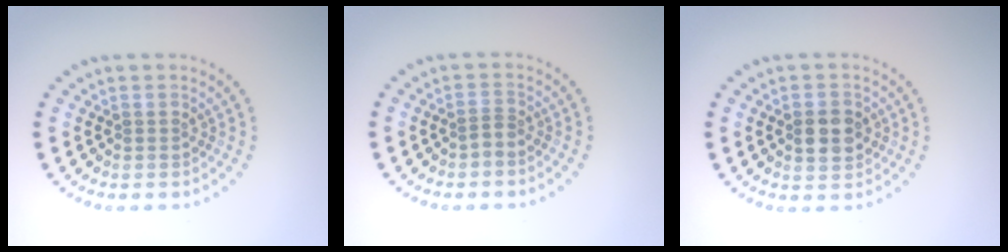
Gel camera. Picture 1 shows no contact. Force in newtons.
{"total": 0.8, "press": 0.5, "slide": 0.7}
{"total": 3.3, "press": 3.2, "slide": 0.2}